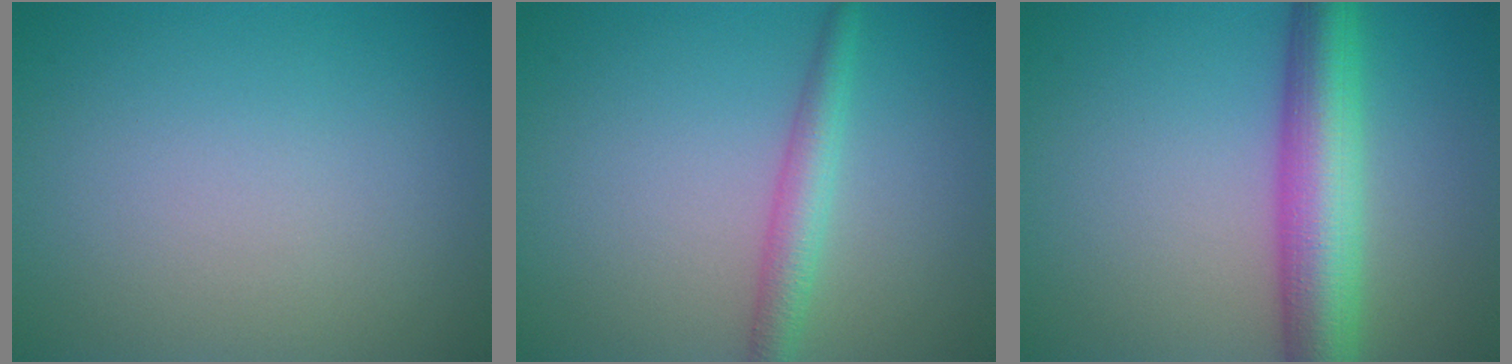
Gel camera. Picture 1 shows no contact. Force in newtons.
{"total": 2.7, "press": 2.7, "slide": 0.1}
{"total": 7.4, "press": 7.4, "slide": 0.2}